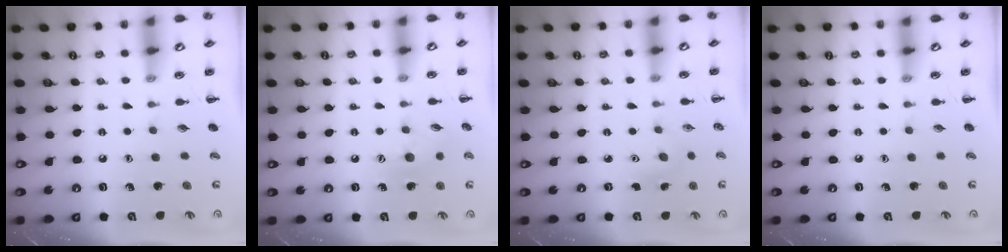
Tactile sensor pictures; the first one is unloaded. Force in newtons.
{"total": 7.2, "press": 7.1, "slide": 1.0}
{"total": 3.5, "press": 3.4, "slide": 1.0}
{"total": 0.0}